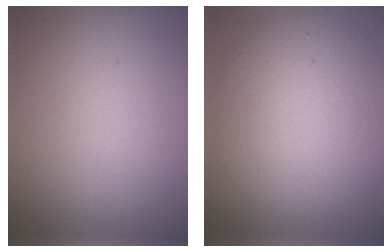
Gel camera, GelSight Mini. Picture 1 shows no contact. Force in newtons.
{"total": 7.8, "press": 7.8, "slide": 0.3}